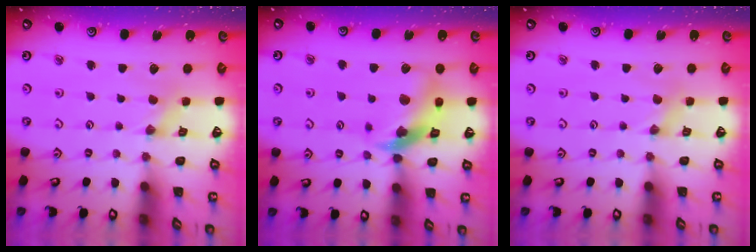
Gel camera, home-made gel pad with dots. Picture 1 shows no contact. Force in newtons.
{"total": 13.1, "press": 13.0, "slide": 1.8}
{"total": 0.9, "press": 0.9, "slide": 0.2}